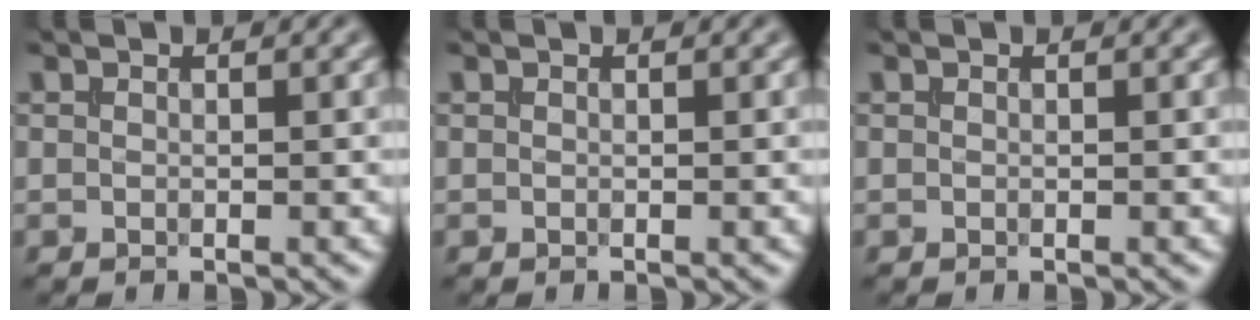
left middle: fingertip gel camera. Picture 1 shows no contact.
{"total": 0.0}
{"total": 0.0}